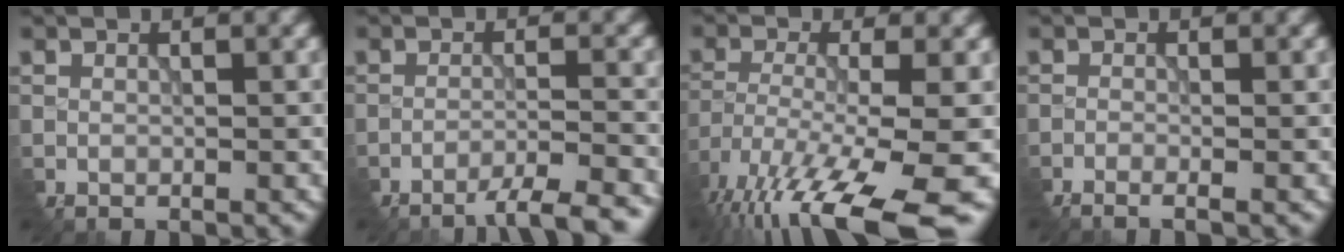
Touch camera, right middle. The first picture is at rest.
{"total": 4.8, "force": [-4.2, 0.3, 2.4], "torque": [-0.034, -0.003, -0.064]}
{"total": 13.6, "force": [-8.8, 3.3, 9.9], "torque": [-0.195, -0.025, -0.129]}
{"total": 2.1, "force": [-1.5, 0.6, 1.4], "torque": [-0.025, -0.003, -0.024]}